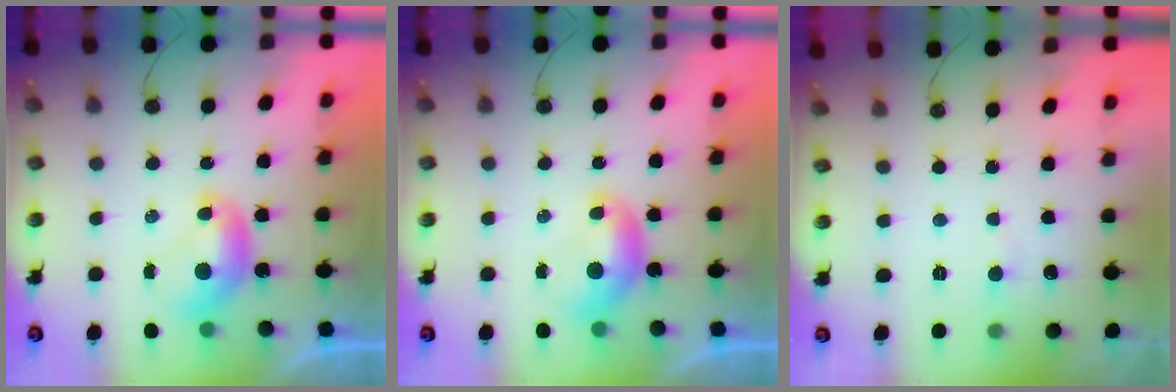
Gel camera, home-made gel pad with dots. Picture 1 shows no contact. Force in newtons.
{"total": 0.0}
{"total": 1.0, "press": 0.9, "slide": 0.5}